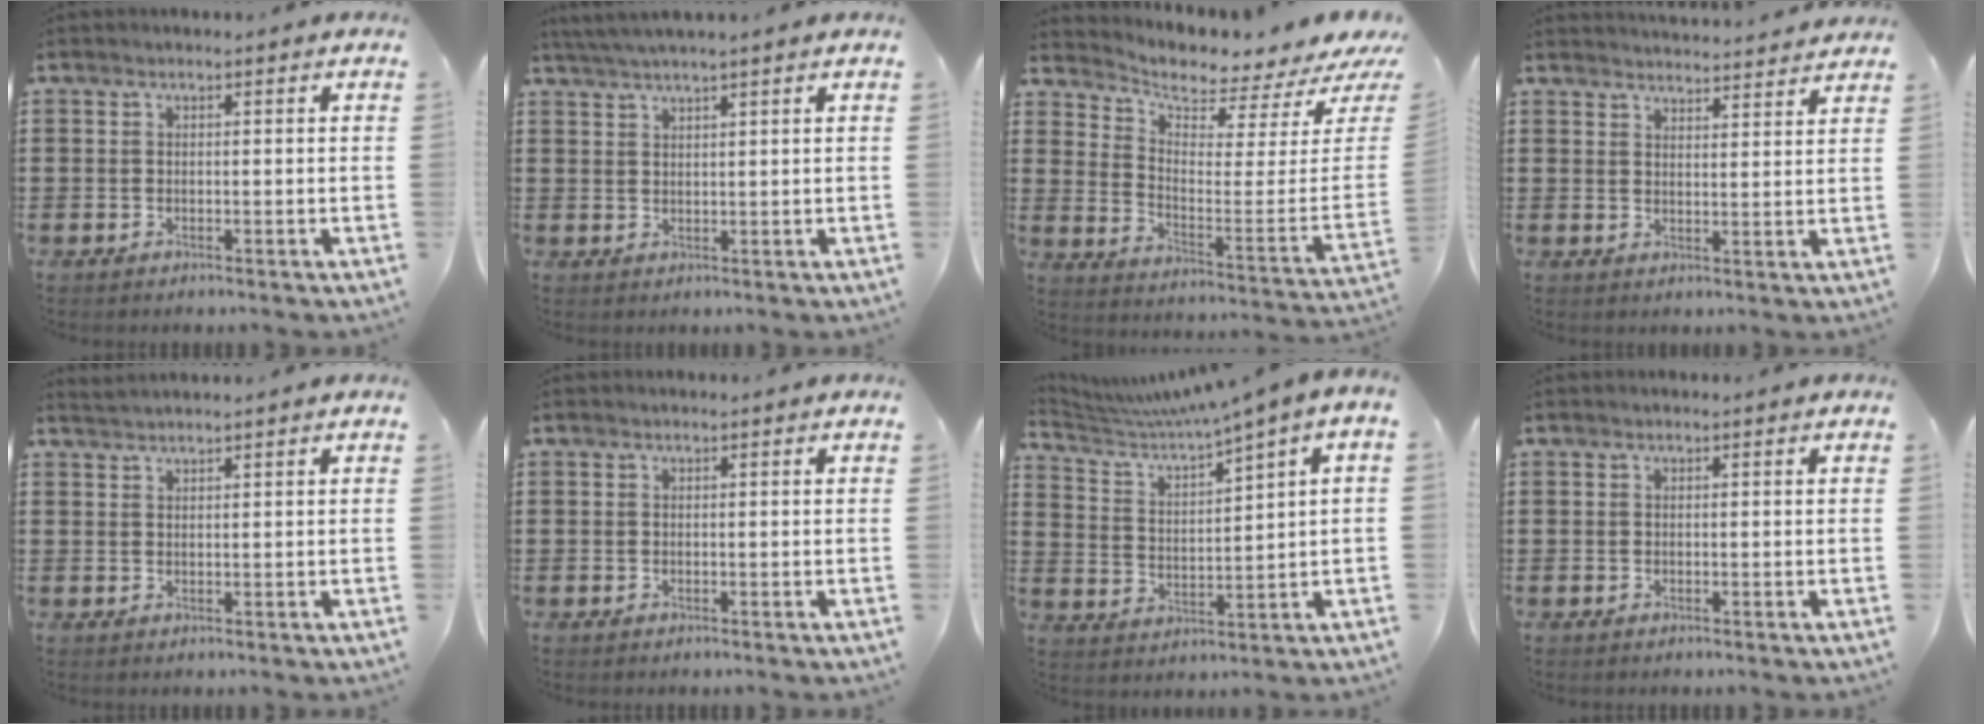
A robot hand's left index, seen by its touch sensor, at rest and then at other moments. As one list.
[{"total": 2.5, "force": [2.2, -0.5, 0.9], "torque": [-0.021, -0.001, 0.044]}, {"total": 3.6, "force": [3.5, 0.3, 1.0], "torque": [-0.038, -0.052, 0.053]}, {"total": 3.5, "force": [3.5, -0.4, 0.0], "torque": [-0.002, -0.023, 0.063]}, {"total": 1.3, "force": [1.3, -0.5, 0.1], "torque": [-0.003, -0.003, 0.026]}, {"total": 0.0}, {"total": 3.2, "force": [2.5, -0.2, 2.1], "torque": [-0.060, -0.028, 0.031]}, {"total": 0.0}]